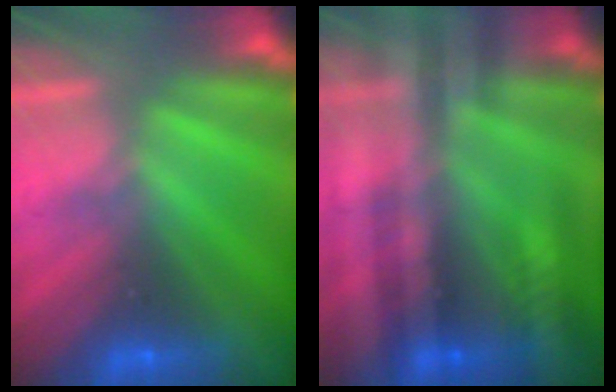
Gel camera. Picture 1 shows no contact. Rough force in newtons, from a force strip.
{"total": 2.6}